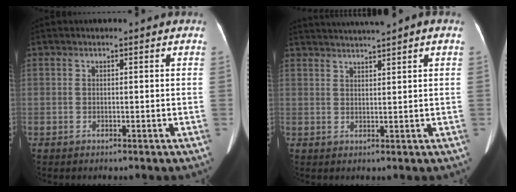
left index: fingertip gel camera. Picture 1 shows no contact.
{"total": 5.0, "force": [4.3, -0.8, 2.4], "torque": [-0.043, 0.024, 0.077]}